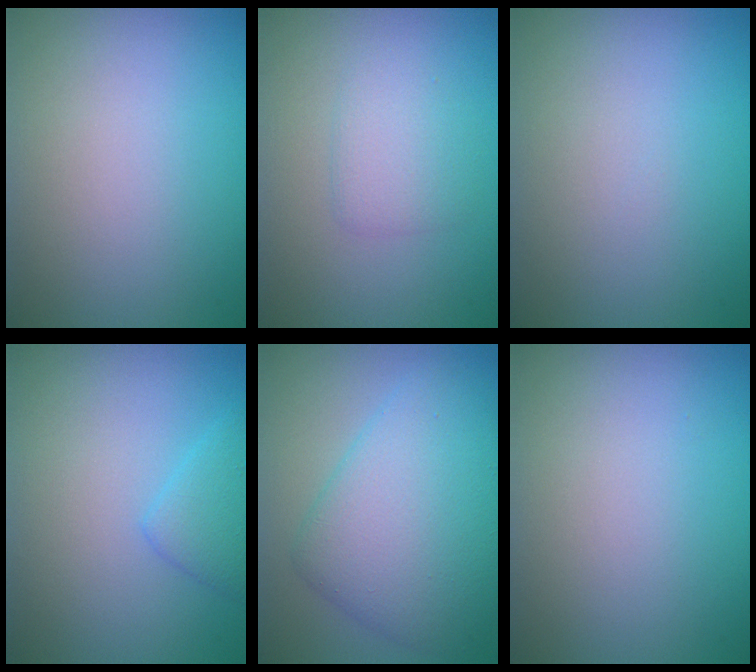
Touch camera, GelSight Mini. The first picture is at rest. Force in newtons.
{"total": 2.0, "press": 2.0, "slide": 0.2}
{"total": 0.0}
{"total": 2.2, "press": 2.2, "slide": 0.1}
{"total": 7.3, "press": 7.3, "slide": 0.1}
{"total": 0.0}